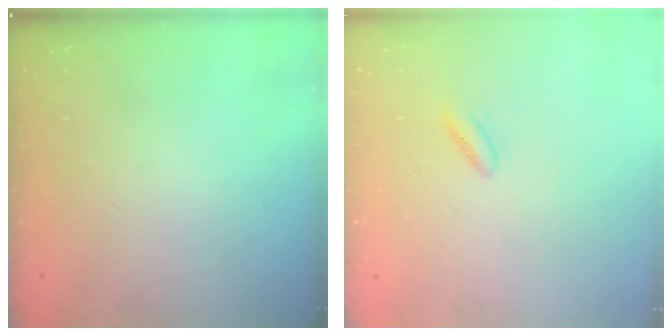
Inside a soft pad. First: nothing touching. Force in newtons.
{"total": 3.8, "press": 3.5, "slide": 1.5}